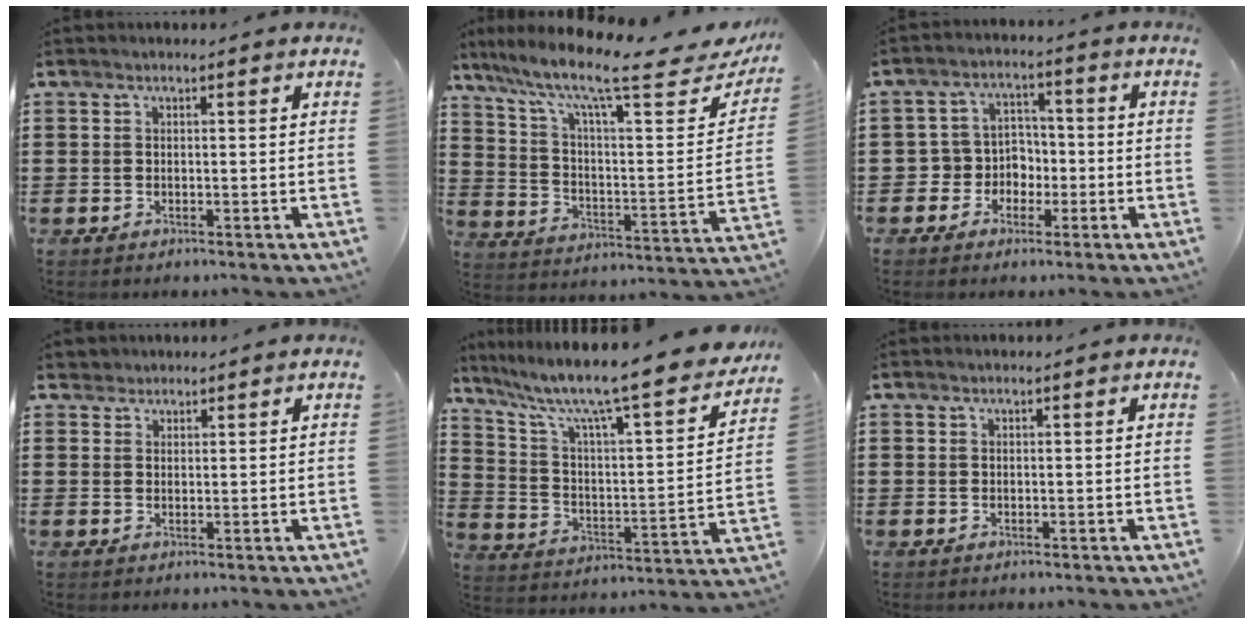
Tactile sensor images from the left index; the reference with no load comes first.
{"total": 12.9, "force": [9.7, 1.9, 8.4], "torque": [-0.171, -0.062, 0.154]}
{"total": 4.9, "force": [-1.8, 4.4, 1.0], "torque": [-0.042, 0.007, -0.041]}
{"total": 1.7, "force": [1.5, 0.8, -0.2], "torque": [-0.002, 0.005, 0.030]}
{"total": 9.8, "force": [7.9, 0.6, 5.8], "torque": [-0.136, -0.065, 0.122]}
{"total": 0.0}